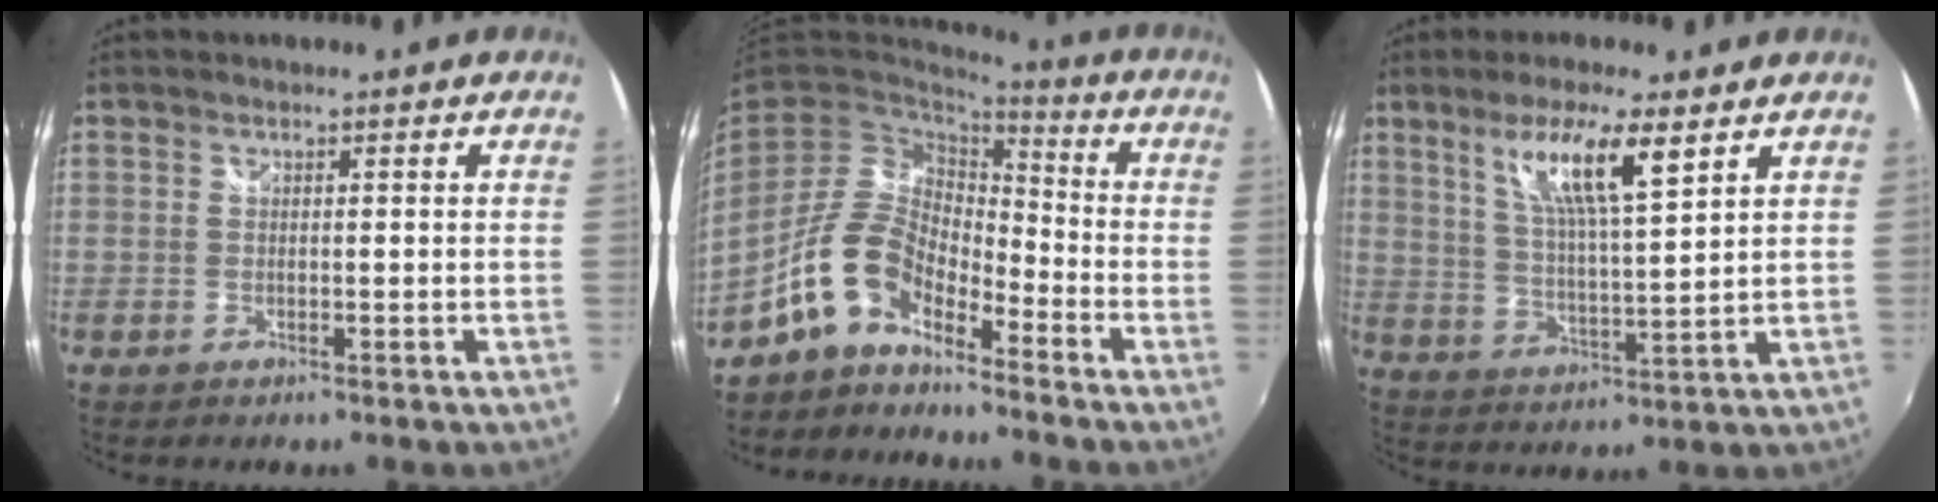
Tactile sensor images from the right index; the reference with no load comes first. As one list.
[{"total": 10.7, "force": [-7.3, 5.0, 6.0], "torque": [-0.124, 0.020, -0.148]}, {"total": 10.2, "force": [5.9, 1.0, 8.3], "torque": [-0.149, -0.001, 0.109]}]